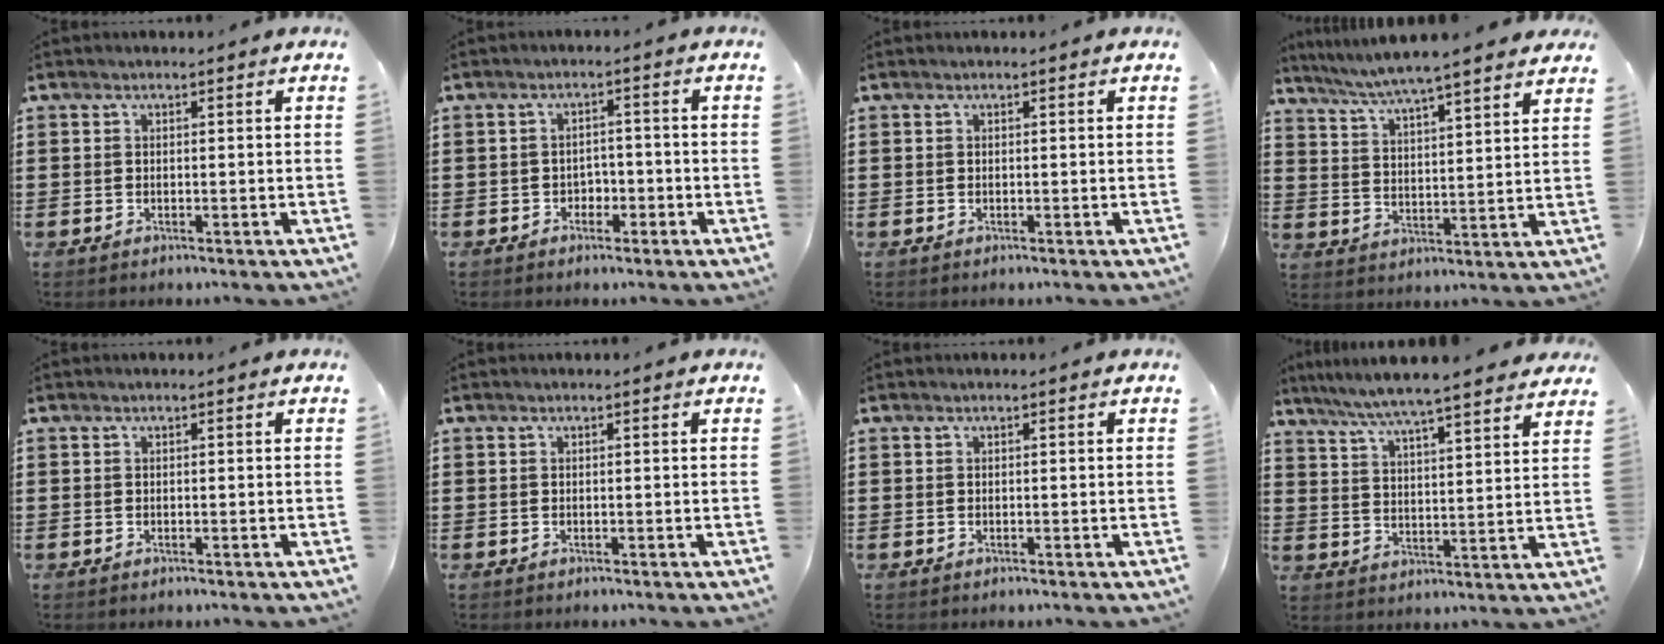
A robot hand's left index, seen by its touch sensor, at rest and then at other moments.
{"total": 2.2, "force": [-1.6, 1.4, 0.6], "torque": [-0.020, 0.002, -0.038]}
{"total": 0.0}
{"total": 5.4, "force": [5.0, -0.4, 2.0], "torque": [-0.061, -0.030, 0.083]}
{"total": 0.0}
{"total": 0.0}
{"total": 0.0}
{"total": 6.0, "force": [5.5, -0.5, 2.3], "torque": [-0.068, -0.035, 0.093]}